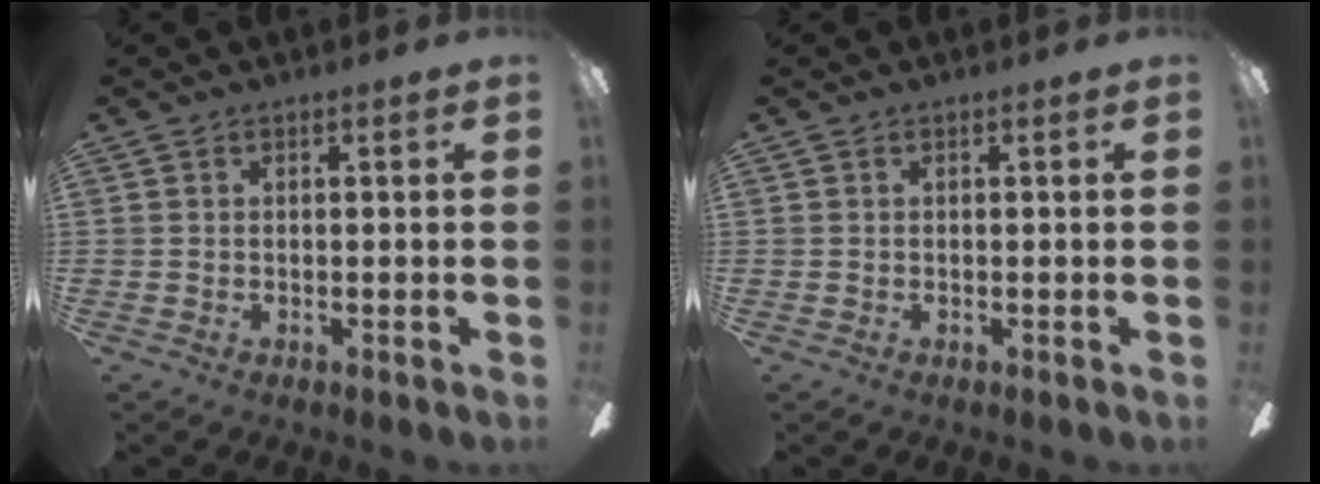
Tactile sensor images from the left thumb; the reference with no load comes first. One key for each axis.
{"total": 0.0}